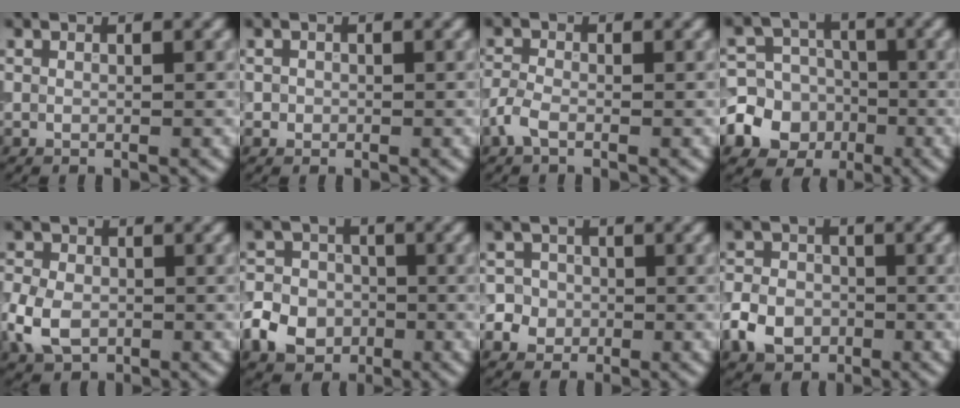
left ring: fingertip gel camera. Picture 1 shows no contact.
{"total": 0.6, "force": [0.0, 0.6, 0.0], "torque": [0.006, -0.003, -0.002]}
{"total": 1.9, "force": [-1.0, 1.0, 1.3], "torque": [-0.030, 0.002, -0.026]}
{"total": 10.1, "force": [-3.4, 9.2, 2.4], "torque": [-0.044, -0.015, -0.085]}
{"total": 4.9, "force": [-1.4, 3.6, 3.0], "torque": [-0.072, -0.006, -0.033]}
{"total": 5.5, "force": [-2.1, 4.6, 2.2], "torque": [-0.034, 0.002, -0.057]}
{"total": 5.1, "force": [-1.4, 4.8, 1.2], "torque": [-0.003, 0.015, -0.042]}
{"total": 4.6, "force": [-1.9, 3.6, 2.1], "torque": [-0.042, -0.001, -0.044]}